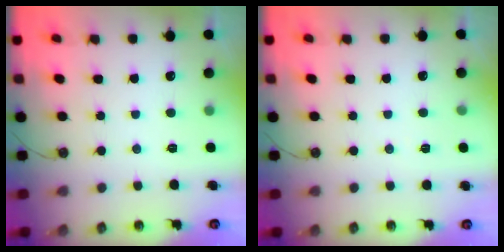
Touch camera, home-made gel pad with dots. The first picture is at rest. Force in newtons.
{"total": 2.2, "press": 1.9, "slide": 1.1}